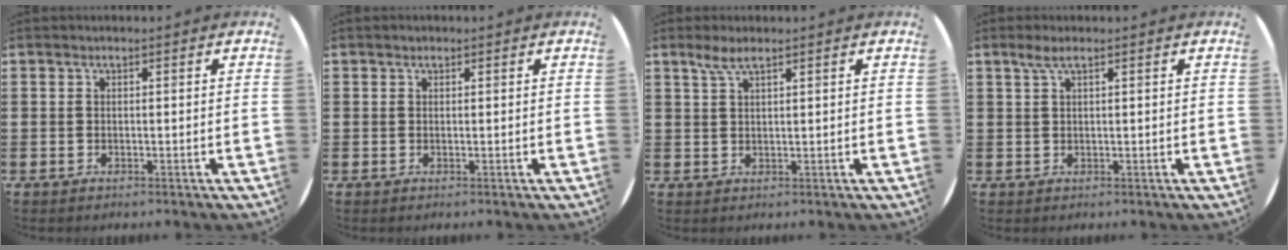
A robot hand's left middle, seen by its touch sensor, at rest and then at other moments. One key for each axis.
{"total": 0.0}
{"total": 2.7, "fx": 1.9, "fy": 0.5, "fz": 1.9, "tx": -0.040, "ty": 0.005, "tz": 0.034}
{"total": 1.8, "fx": 1.0, "fy": 0.2, "fz": 1.5, "tx": -0.031, "ty": 0.003, "tz": 0.017}